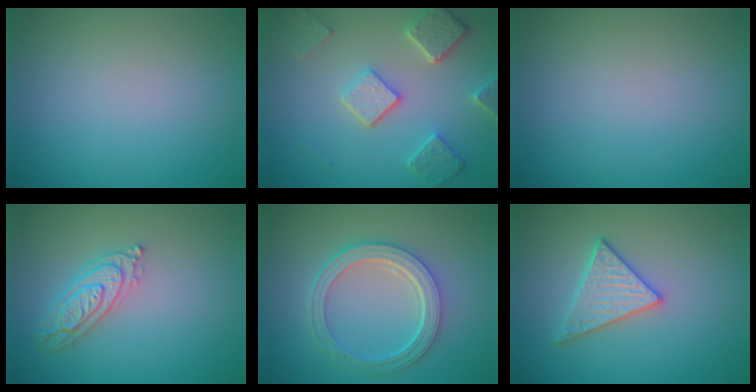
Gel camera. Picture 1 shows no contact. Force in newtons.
{"total": 5.0, "press": 3.9, "slide": 3.1}
{"total": 0.0}
{"total": 3.4, "press": 3.2, "slide": 1.0}
{"total": 5.0, "press": 3.9, "slide": 3.1}
{"total": 3.1, "press": 3.0, "slide": 0.7}